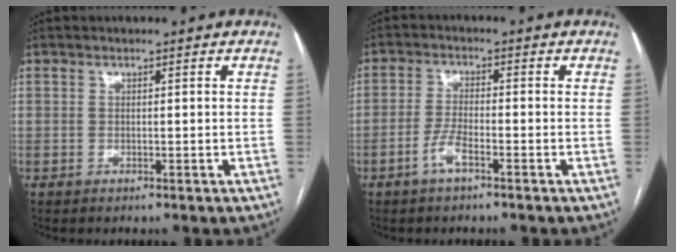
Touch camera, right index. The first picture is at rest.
{"total": 3.6, "force": [-2.1, 0.6, 2.9], "torque": [-0.061, 0.001, -0.043]}